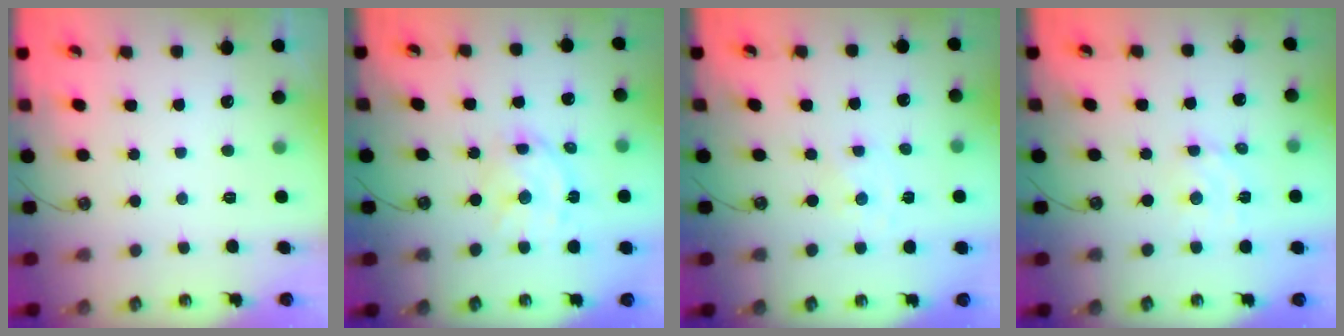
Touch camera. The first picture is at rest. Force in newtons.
{"total": 10.3, "press": 10.3, "slide": 0.7}
{"total": 0.0}
{"total": 3.2, "press": 3.2, "slide": 0.2}